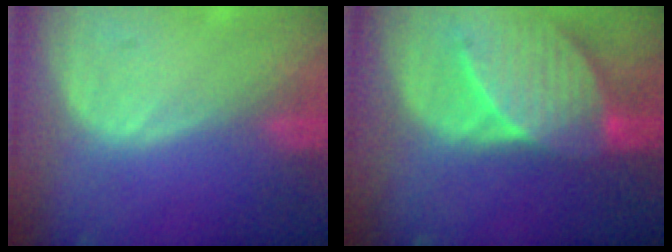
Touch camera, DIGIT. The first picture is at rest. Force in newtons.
{"total": 9.2, "press": 8.6, "slide": 3.4}